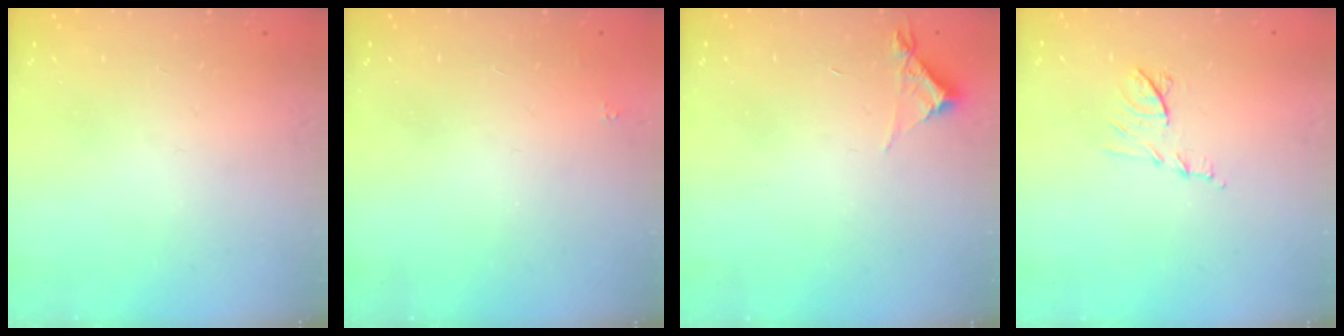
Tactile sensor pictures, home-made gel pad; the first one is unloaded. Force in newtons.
{"total": 1.6, "press": 1.5, "slide": 0.2}
{"total": 4.4, "press": 4.4, "slide": 0.4}
{"total": 7.4, "press": 7.4, "slide": 0.4}